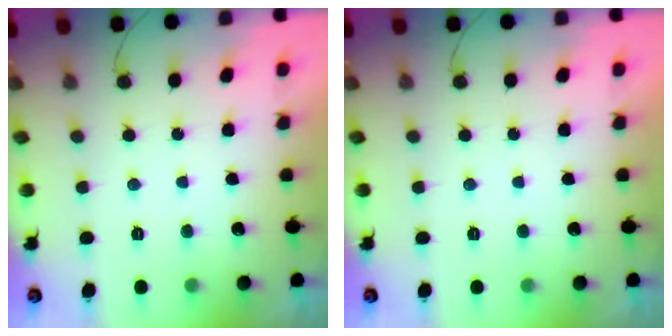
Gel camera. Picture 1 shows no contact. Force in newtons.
{"total": 0.0}